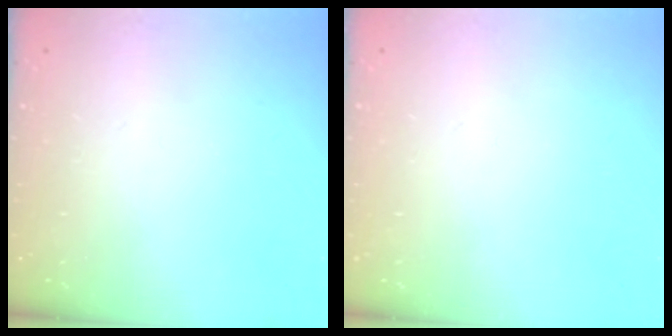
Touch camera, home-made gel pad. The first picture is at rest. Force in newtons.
{"total": 0.0}